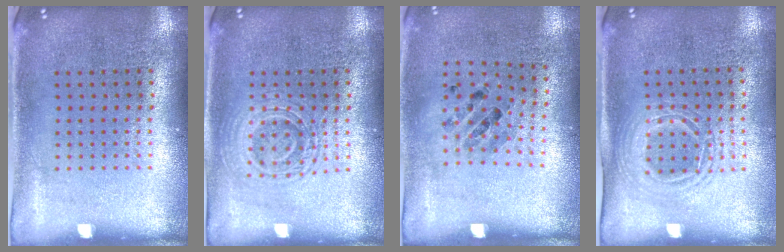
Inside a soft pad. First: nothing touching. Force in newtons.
{"total": 2.7, "press": 2.7, "slide": 0.5}
{"total": 0.9, "press": 0.7, "slide": 0.5}
{"total": 1.5, "press": 1.3, "slide": 0.7}